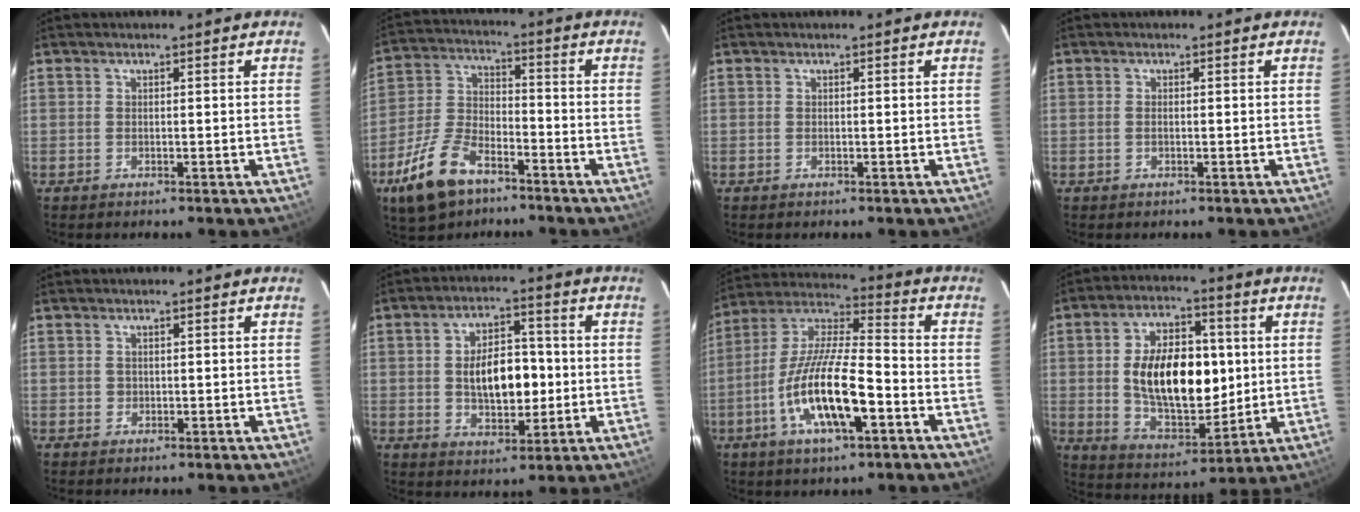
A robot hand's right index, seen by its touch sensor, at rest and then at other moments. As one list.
[{"total": 13.9, "force": [-8.6, 6.9, 8.3], "torque": [-0.194, -0.005, -0.161]}, {"total": 0.0}, {"total": 0.7, "force": [-0.1, 0.3, 0.6], "torque": [-0.015, 0.001, -0.003]}, {"total": 0.7, "force": [0.0, 0.7, 0.0], "torque": [0.003, 0.002, 0.002]}, {"total": 10.8, "force": [-0.5, 5.9, 9.0], "torque": [-0.160, 0.016, 0.002]}, {"total": 16.5, "force": [-6.3, 4.6, 14.6], "torque": [-0.294, -0.013, -0.119]}, {"total": 18.0, "force": [1.3, 10.1, 14.9], "torque": [-0.260, 0.011, 0.036]}]